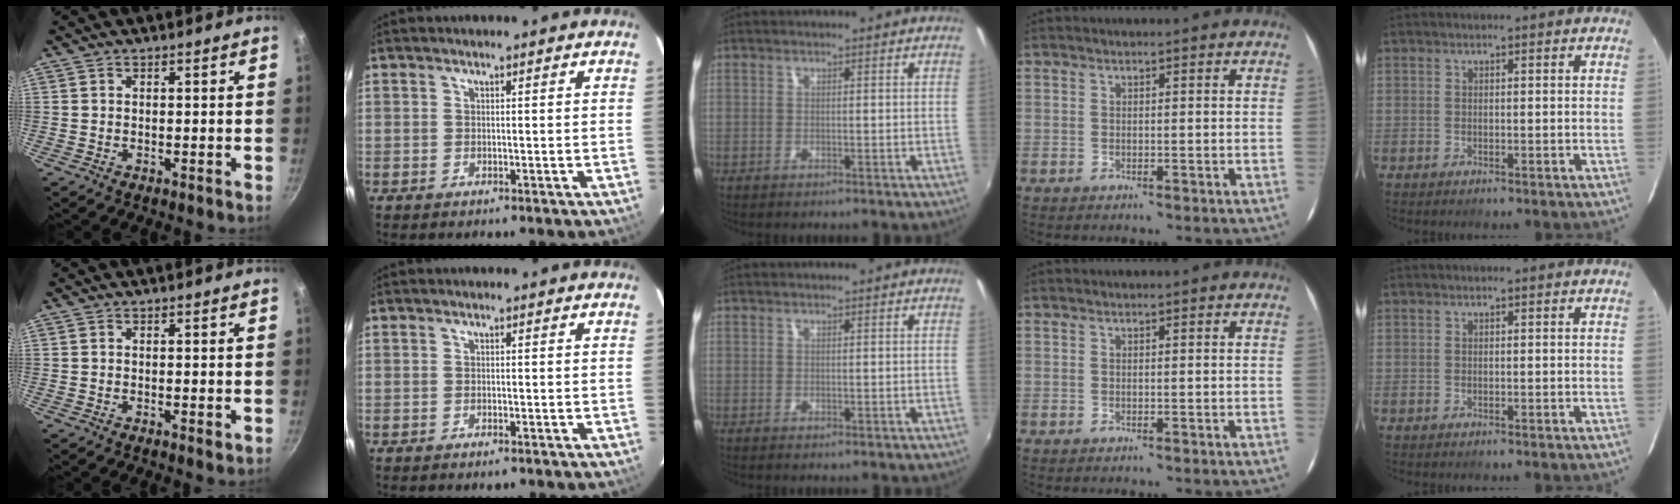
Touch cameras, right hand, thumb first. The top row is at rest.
{"thumb": {"total": 0.9, "force": [-0.3, 0.3, 0.8], "torque": [-0.015, -0.001, -0.006]}, "index": {"total": 0.9, "force": [-0.7, 0.3, 0.4], "torque": [-0.010, -0.001, -0.013]}}